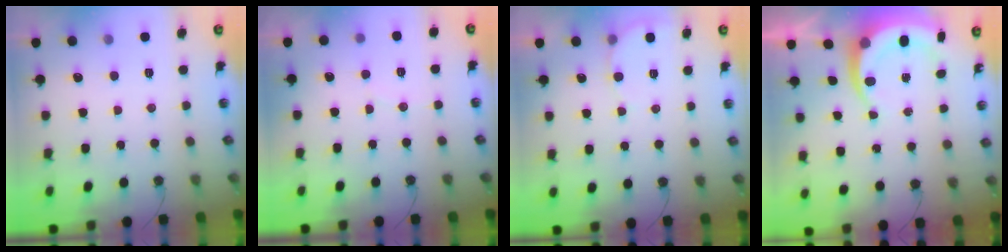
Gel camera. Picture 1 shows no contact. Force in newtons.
{"total": 2.0, "press": 1.8, "slide": 1.0}
{"total": 4.9, "press": 4.8, "slide": 0.4}
{"total": 7.8, "press": 7.5, "slide": 2.3}